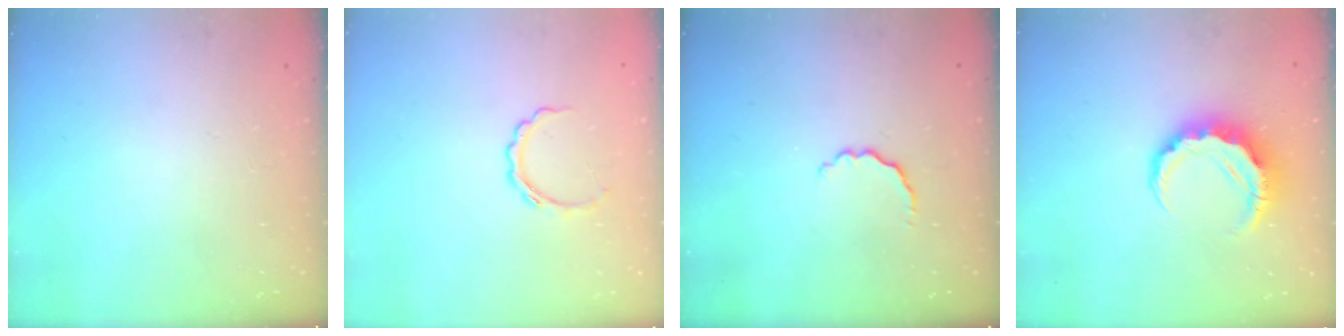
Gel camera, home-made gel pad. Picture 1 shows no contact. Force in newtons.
{"total": 4.4, "press": 4.3, "slide": 0.5}
{"total": 2.7, "press": 2.6, "slide": 0.8}
{"total": 8.2, "press": 8.0, "slide": 1.6}